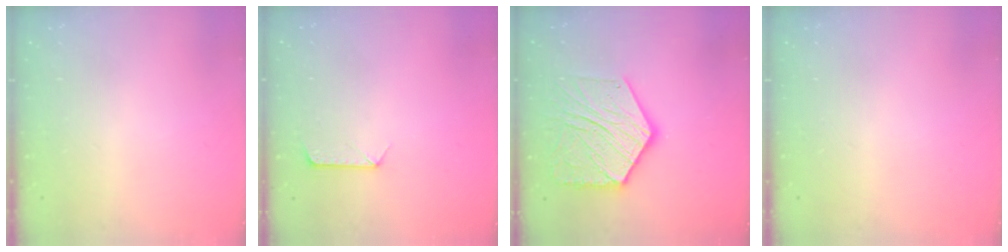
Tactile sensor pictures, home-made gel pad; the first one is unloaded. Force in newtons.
{"total": 7.8, "press": 7.7, "slide": 0.5}
{"total": 18.5, "press": 18.4, "slide": 1.4}
{"total": 0.0}